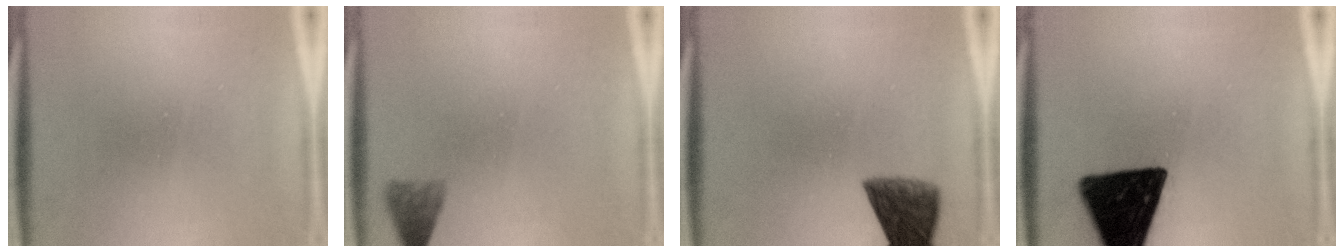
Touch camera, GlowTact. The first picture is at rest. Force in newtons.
{"total": 2.9}
{"total": 7.6}
{"total": 18.5}